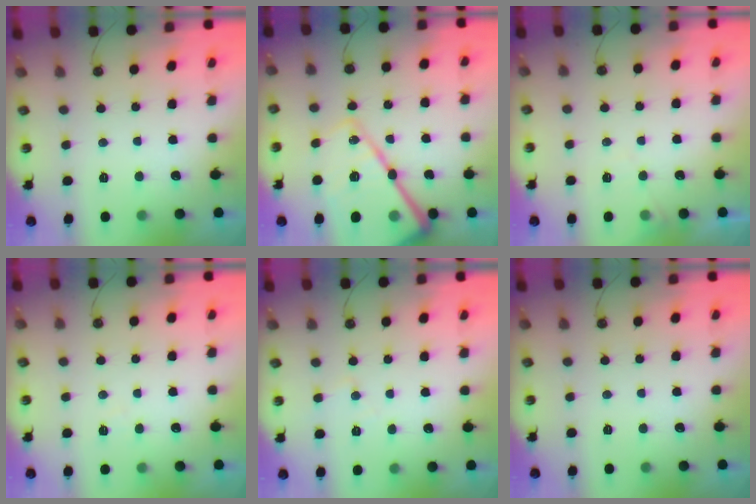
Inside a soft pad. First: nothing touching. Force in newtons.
{"total": 26.9, "press": 26.7, "slide": 3.2}
{"total": 5.0, "press": 4.9, "slide": 0.8}
{"total": 3.2, "press": 3.2, "slide": 0.5}
{"total": 4.7, "press": 4.7, "slide": 0.7}
{"total": 0.0}